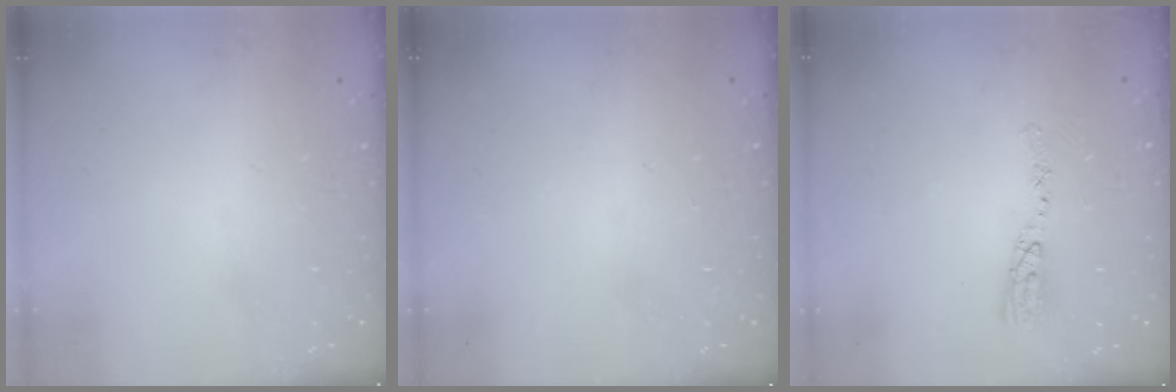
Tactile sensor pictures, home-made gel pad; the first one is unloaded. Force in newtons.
{"total": 0.0}
{"total": 8.1, "press": 8.1, "slide": 0.6}